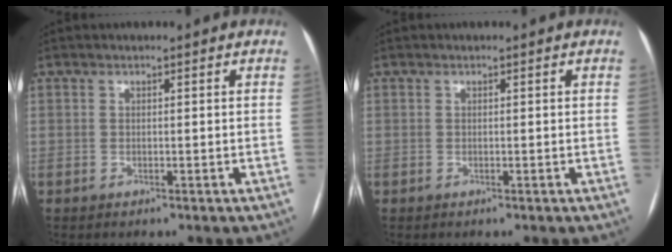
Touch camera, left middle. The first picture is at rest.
{"total": 0.0}